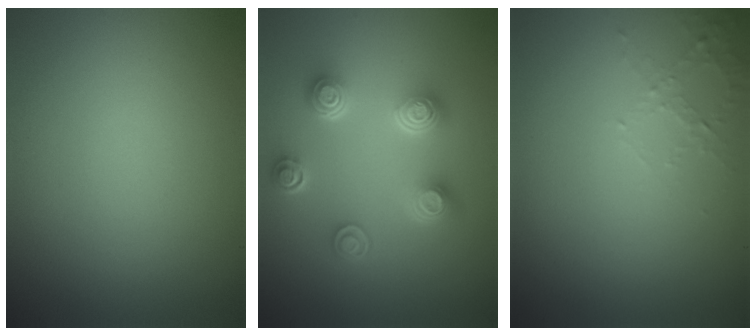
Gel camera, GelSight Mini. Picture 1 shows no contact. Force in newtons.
{"total": 4.6, "press": 3.5, "slide": 3.0}
{"total": 1.3, "press": 1.3, "slide": 0.4}